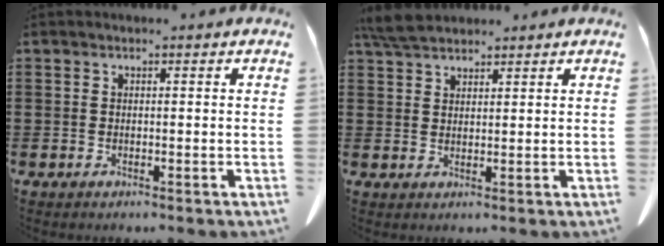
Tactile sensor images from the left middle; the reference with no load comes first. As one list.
[{"total": 4.4, "force": [3.8, 1.0, 1.9], "torque": [-0.047, -0.003, 0.073]}]